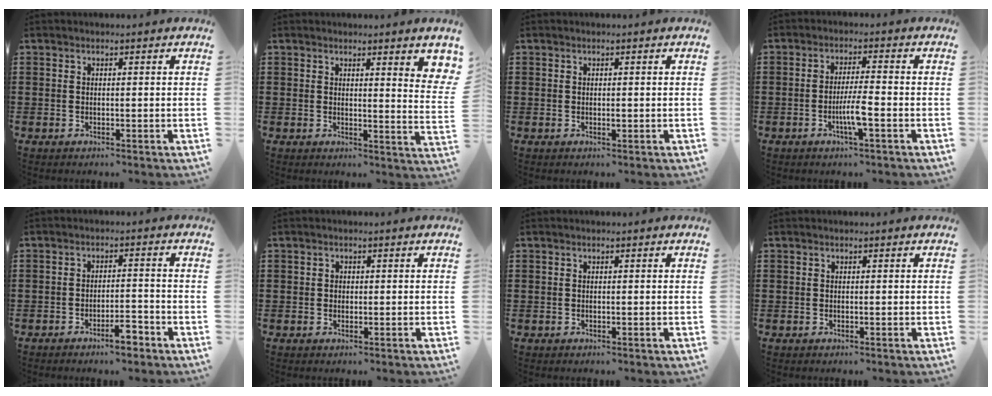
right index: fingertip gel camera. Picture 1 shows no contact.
{"total": 2.6, "force": [1.9, 0.0, 1.8], "torque": [-0.029, -0.013, 0.028]}
{"total": 0.7, "force": [0.0, 0.2, 0.7], "torque": [-0.014, -0.003, 0.000]}
{"total": 4.8, "force": [-1.7, 0.2, 4.5], "torque": [-0.084, -0.008, -0.033]}
{"total": 4.2, "force": [-3.2, 1.2, 2.5], "torque": [-0.039, 0.011, -0.060]}
{"total": 0.6, "force": [0.0, 0.6, 0.3], "torque": [-0.007, 0.001, 0.001]}
{"total": 0.0}
{"total": 0.0}